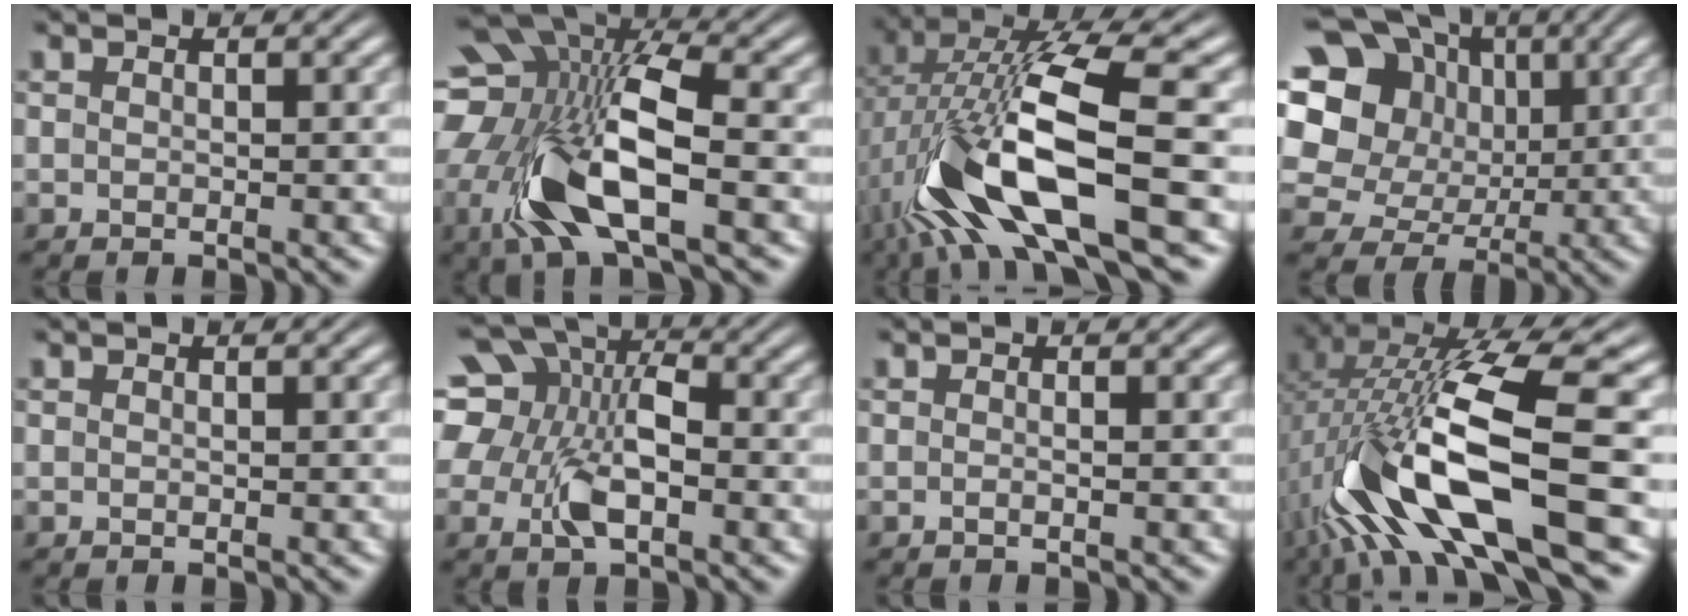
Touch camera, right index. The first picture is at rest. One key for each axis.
{"total": 12.0, "fx": -0.4, "fy": 7.4, "fz": 9.4, "tx": -0.197, "ty": -0.018, "tz": -0.003}
{"total": 10.2, "fx": -2.0, "fy": 3.8, "fz": 9.2, "tx": -0.186, "ty": -0.022, "tz": -0.018}
{"total": 17.5, "fx": 3.9, "fy": 14.6, "fz": 8.8, "tx": -0.178, "ty": -0.011, "tz": 0.051}
{"total": 0.0}
{"total": 10.0, "fx": 1.2, "fy": 7.7, "fz": 6.3, "tx": -0.133, "ty": -0.012, "tz": 0.013}
{"total": 0.6, "fx": -0.4, "fy": 0.0, "fz": 0.4, "tx": -0.011, "ty": -0.001, "tz": -0.009}
{"total": 11.4, "fx": -2.5, "fy": 3.8, "fz": 10.4, "tx": -0.205, "ty": -0.016, "tz": -0.025}